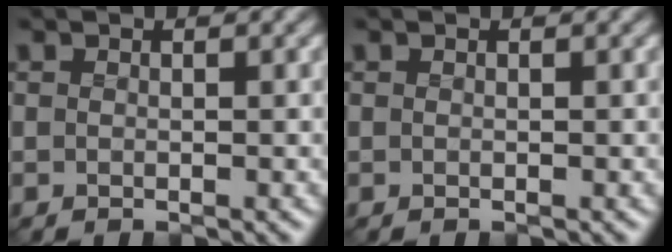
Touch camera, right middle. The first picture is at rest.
{"total": 0.0}